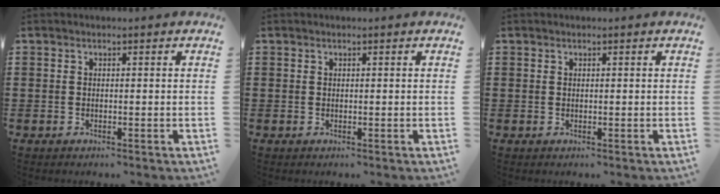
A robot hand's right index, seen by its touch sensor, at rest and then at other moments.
{"total": 0.0}
{"total": 0.0}